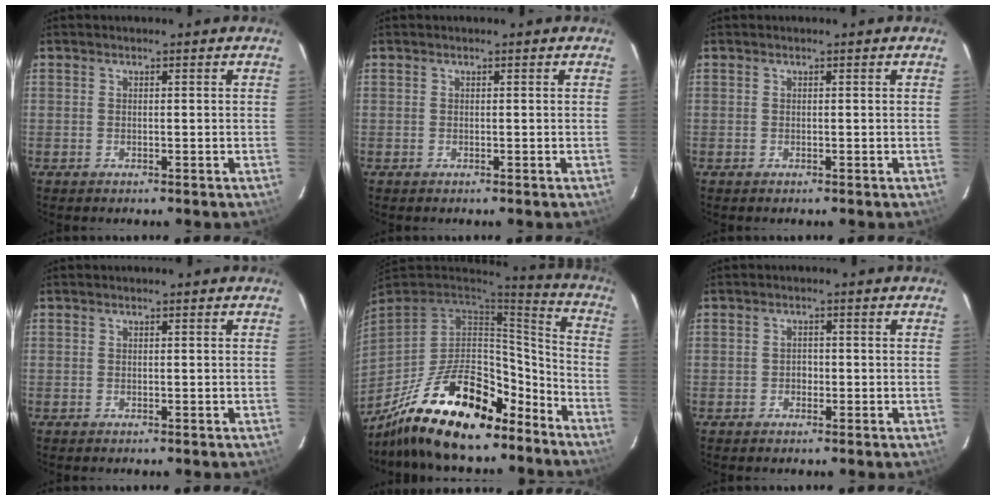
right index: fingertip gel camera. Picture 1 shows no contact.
{"total": 0.0}
{"total": 0.0}
{"total": 0.0}
{"total": 26.3, "force": [-18.8, 10.9, 14.8], "torque": [-0.285, 0.008, -0.288]}
{"total": 1.3, "force": [-0.5, 1.2, 0.4], "torque": [-0.005, 0.003, -0.006]}